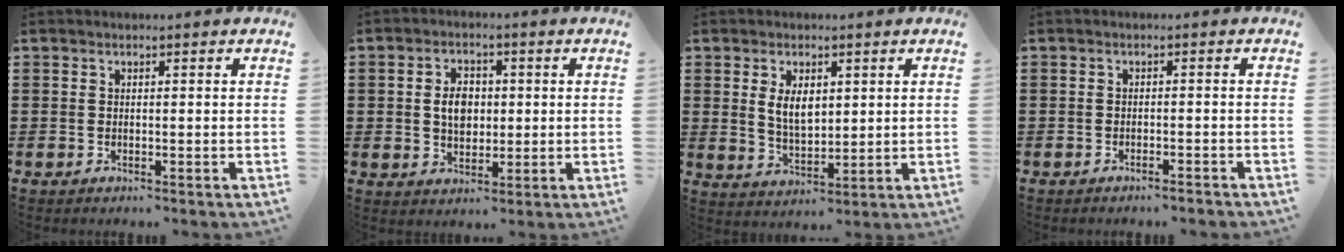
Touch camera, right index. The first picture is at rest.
{"total": 4.6, "force": [0.2, 3.2, 3.2], "torque": [-0.063, 0.010, -0.001]}
{"total": 4.8, "force": [1.3, 2.6, 3.8], "torque": [-0.074, 0.005, 0.021]}
{"total": 1.3, "force": [-1.2, -0.2, 0.5], "torque": [-0.011, 0.000, -0.023]}